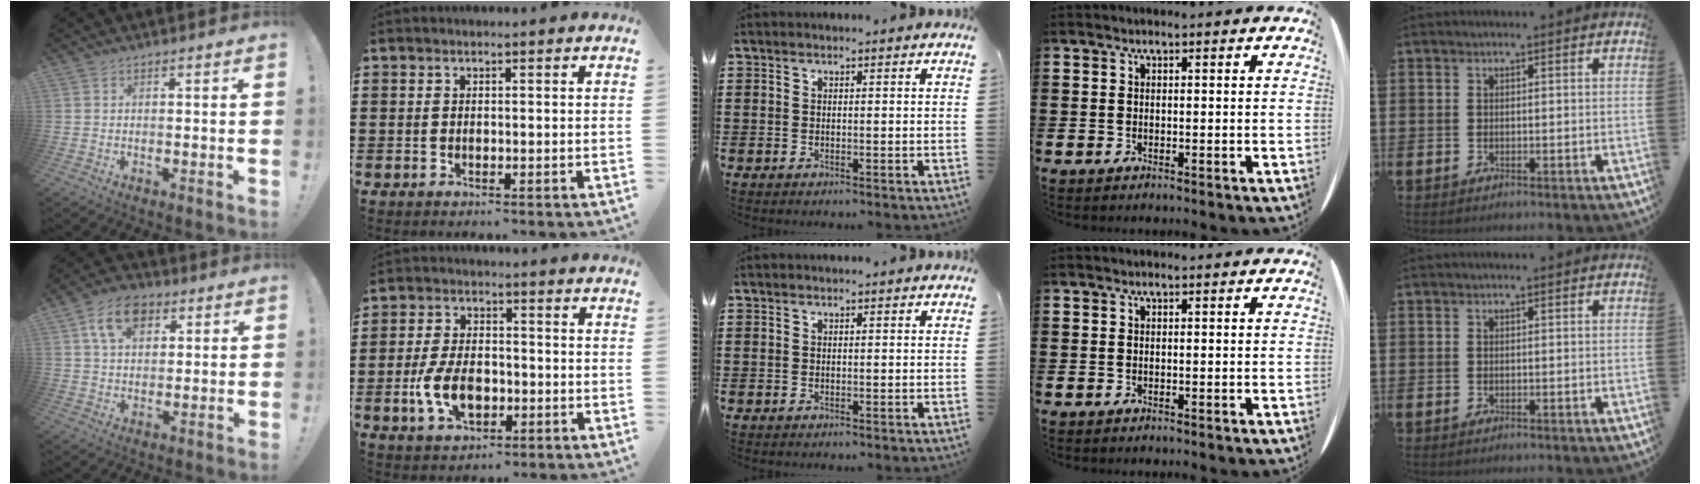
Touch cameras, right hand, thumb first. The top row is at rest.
{"thumb": {"total": 10.7, "force": [4.8, 7.2, 6.3], "torque": [-0.095, -0.003, 0.091]}, "index": {"total": 7.5, "force": [-2.2, 4.3, 5.8], "torque": [-0.135, -0.001, -0.043]}}